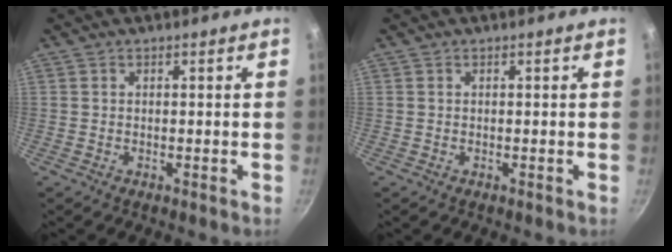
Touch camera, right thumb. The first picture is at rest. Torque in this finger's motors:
{"motor_torque": [-0.06, -0.34, 0.29, -0.03, 0.03]}